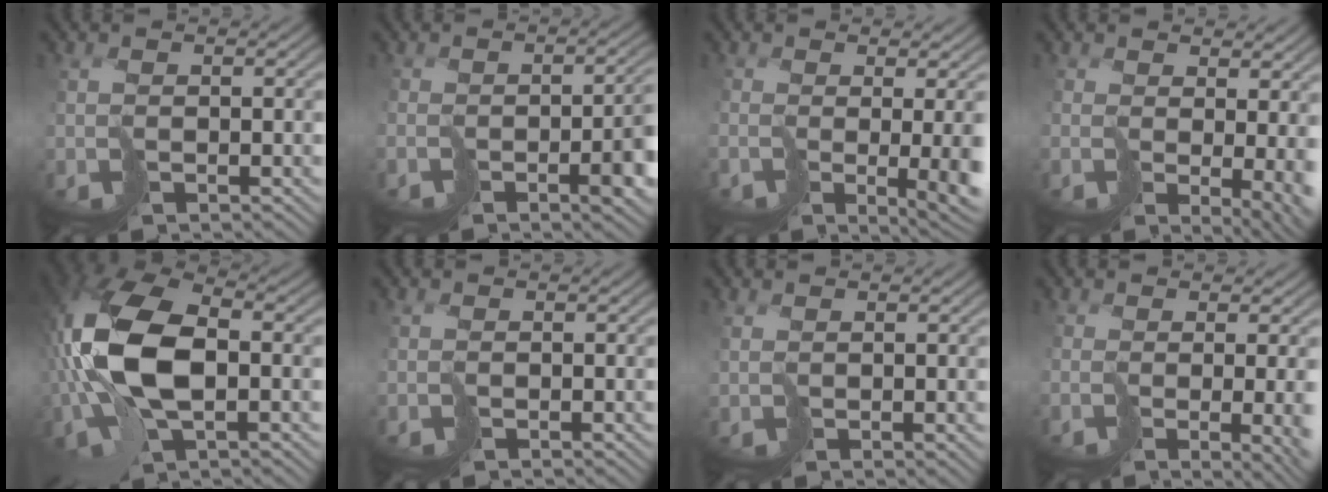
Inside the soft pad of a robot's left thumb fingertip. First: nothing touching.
{"total": 4.3, "force": [-2.7, 0.8, 3.2], "torque": [-0.027, 0.001, -0.040]}
{"total": 5.8, "force": [-1.1, 1.3, 5.5], "torque": [-0.053, -0.031, 0.012]}
{"total": 5.2, "force": [0.0, 1.5, 4.9], "torque": [-0.077, -0.021, 0.013]}
{"total": 14.5, "force": [0.3, 7.7, 12.3], "torque": [-0.292, 0.008, 0.006]}
{"total": 0.0}
{"total": 0.9, "force": [0.8, -0.3, 0.0], "torque": [-0.009, -0.002, 0.018]}
{"total": 5.6, "force": [-0.8, 1.4, 5.3], "torque": [-0.055, -0.025, 0.024]}